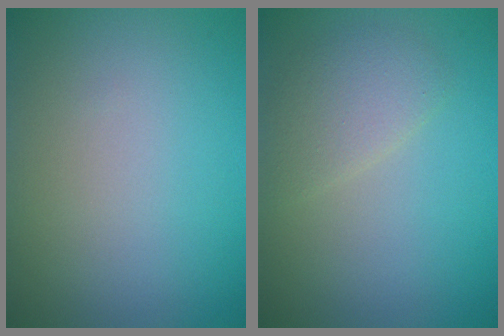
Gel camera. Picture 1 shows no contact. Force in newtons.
{"total": 2.3, "press": 2.3, "slide": 0.1}